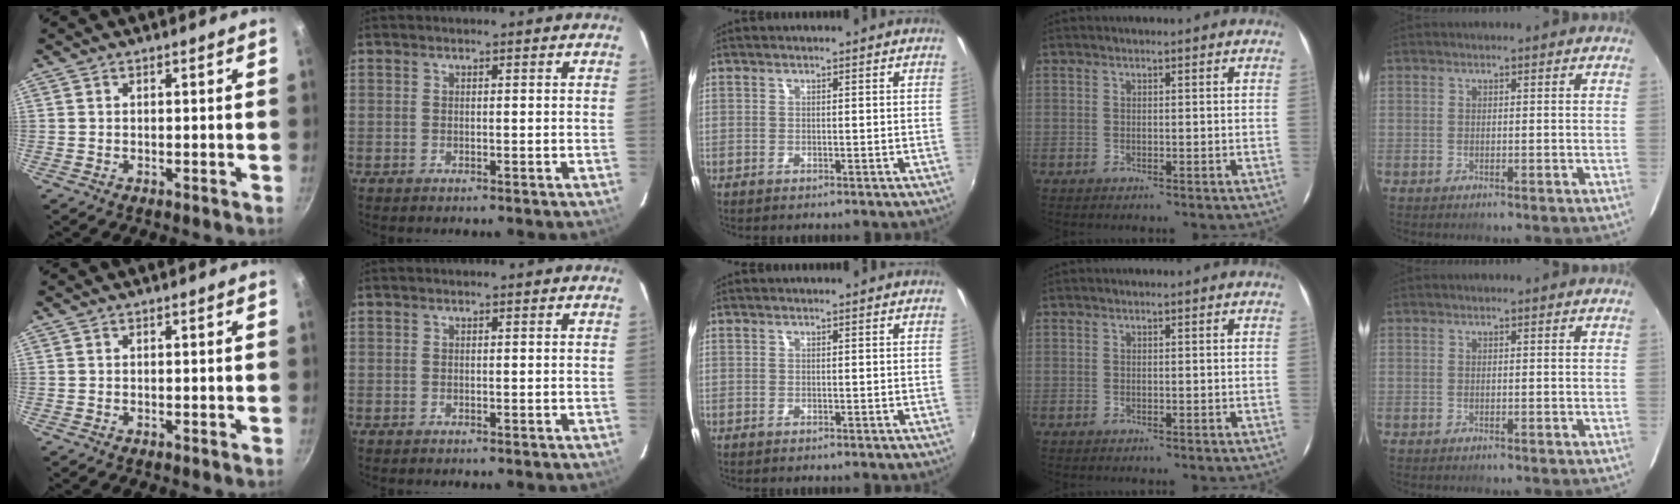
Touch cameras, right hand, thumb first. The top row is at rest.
{}